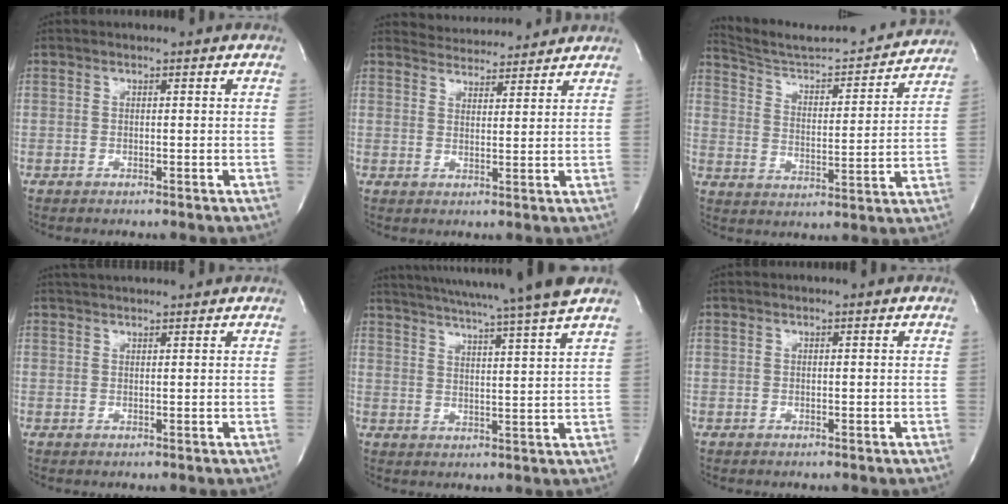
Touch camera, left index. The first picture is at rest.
{"total": 7.2, "force": [7.1, 1.1, 0.6], "torque": [-0.014, 0.015, 0.097]}
{"total": 18.5, "force": [17.8, 1.8, 4.8], "torque": [-0.072, -0.021, 0.253]}
{"total": 4.6, "force": [4.3, 0.0, 1.8], "torque": [-0.027, 0.032, 0.067]}
{"total": 17.2, "force": [15.1, -2.1, 8.1], "torque": [-0.142, -0.027, 0.207]}
{"total": 0.0}